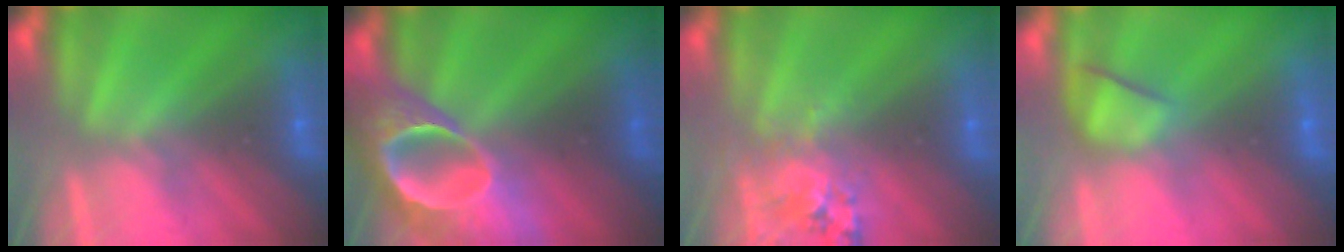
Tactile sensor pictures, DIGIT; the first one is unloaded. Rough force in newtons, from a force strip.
{"total": 8.7}
{"total": 2.8}
{"total": 4.1}